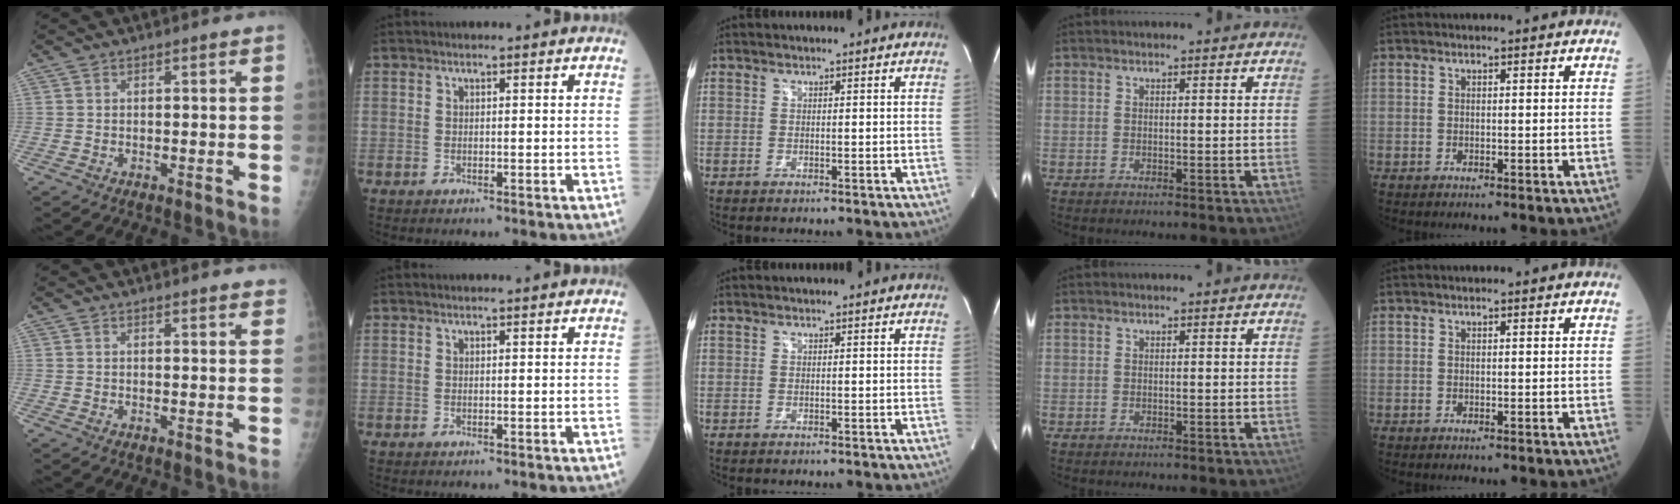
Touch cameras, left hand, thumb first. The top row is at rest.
{"thumb": {"total": 3.8, "force": [3.6, 0.7, 0.9], "torque": [0.003, -0.014, 0.028]}, "index": {"total": 2.5, "force": [2.3, -0.1, 0.9], "torque": [-0.009, 0.014, 0.030]}}